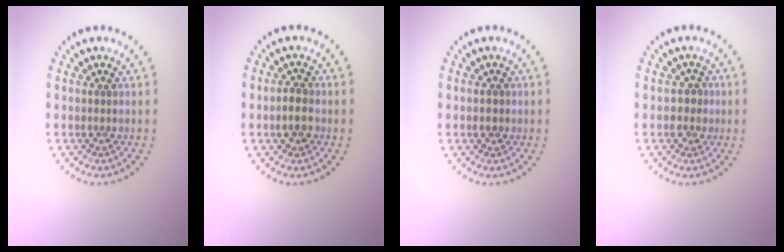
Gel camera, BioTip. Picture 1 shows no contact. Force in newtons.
{"total": 2.4, "press": 2.4, "slide": 0.5}
{"total": 1.3, "press": 1.3, "slide": 0.1}
{"total": 1.6, "press": 1.5, "slide": 0.5}